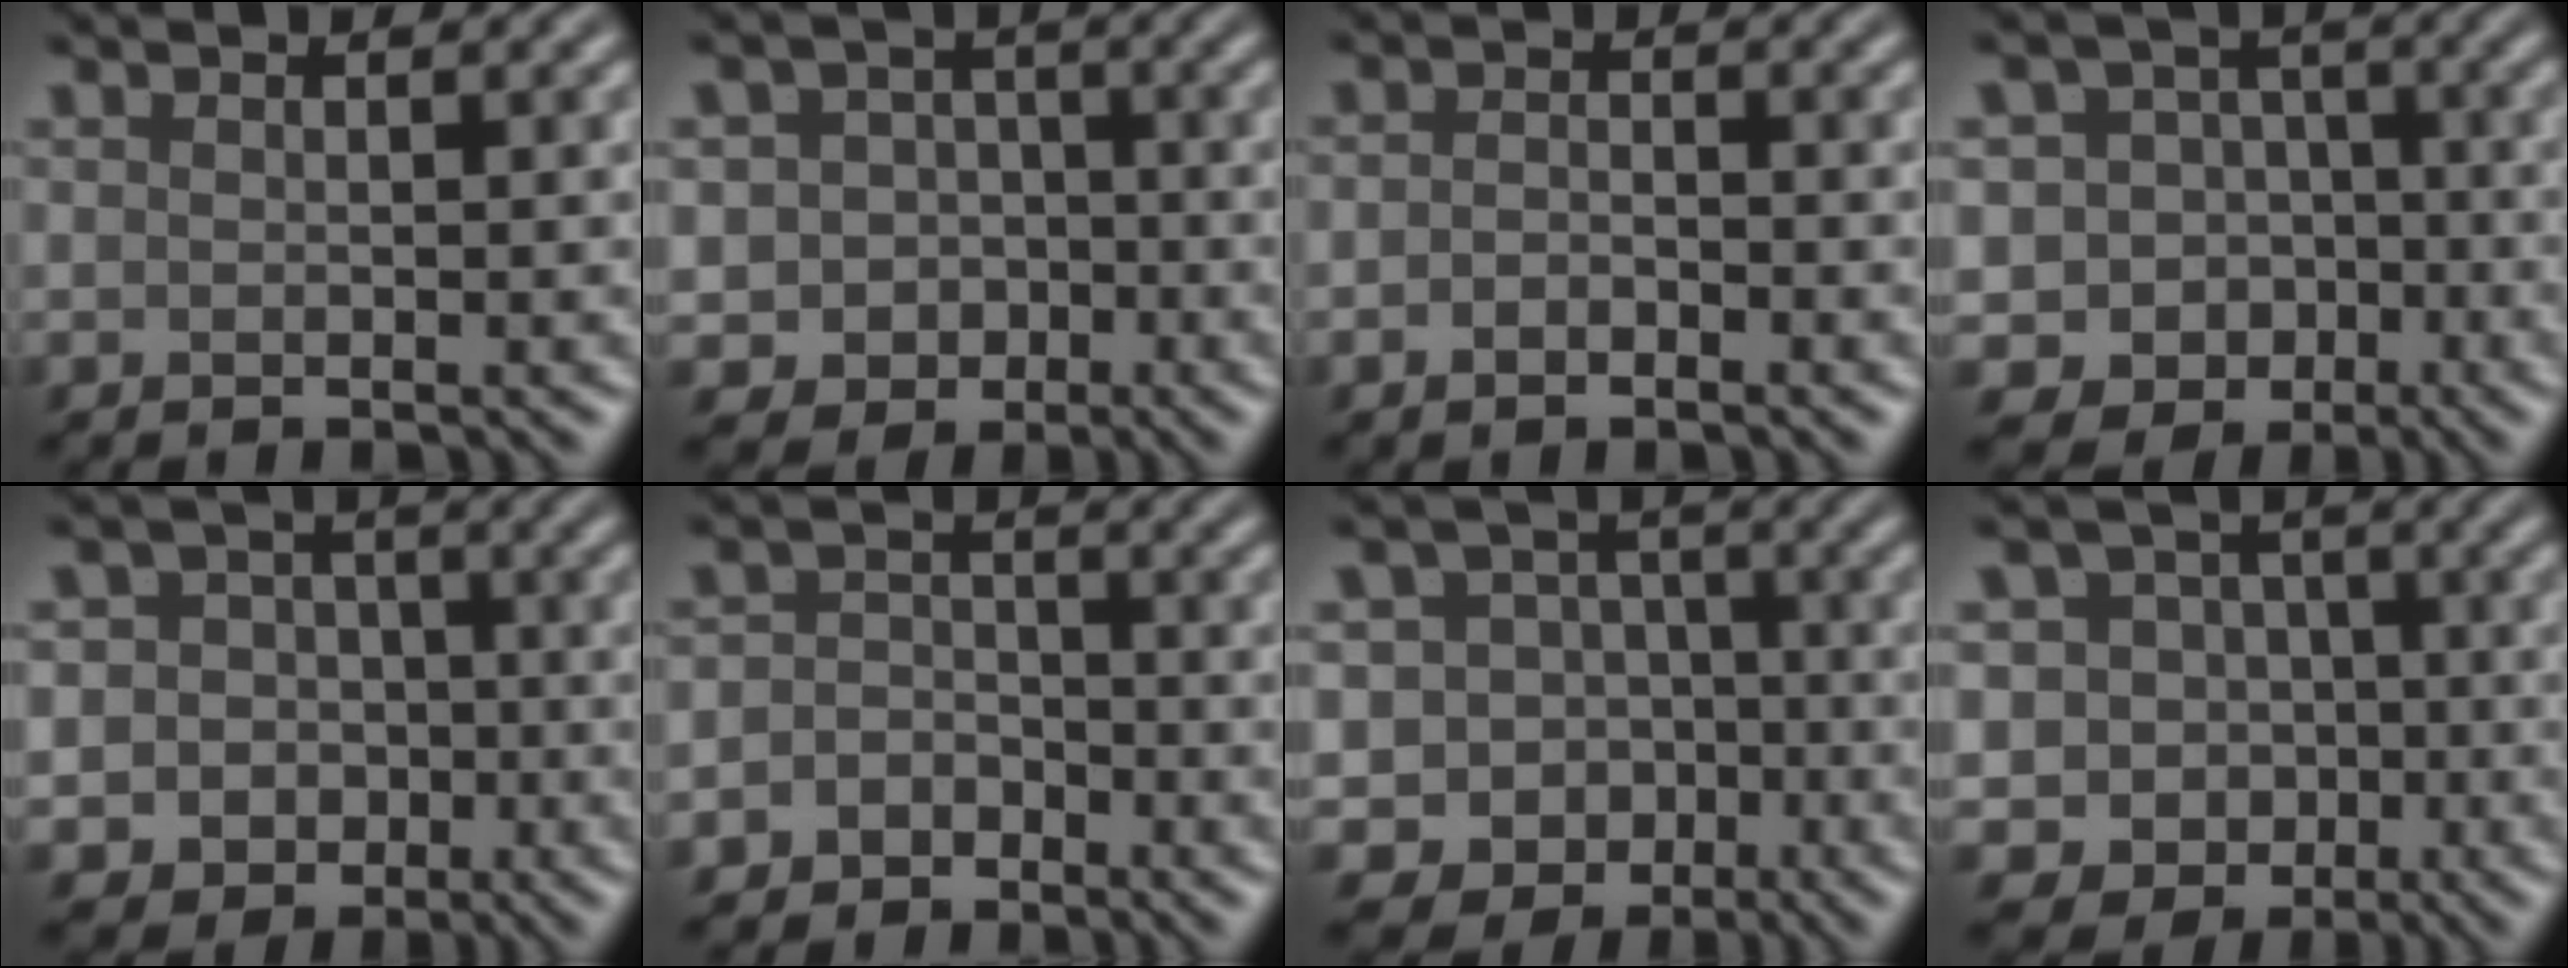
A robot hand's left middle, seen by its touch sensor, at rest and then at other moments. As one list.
[{"total": 4.2, "force": [-1.0, 4.0, 1.0], "torque": [0.005, 0.006, -0.036]}, {"total": 1.6, "force": [-0.7, 0.9, 1.1], "torque": [-0.021, 0.000, -0.016]}, {"total": 7.5, "force": [-3.1, 6.6, 1.8], "torque": [-0.008, -0.001, -0.070]}, {"total": 6.3, "force": [-1.3, 6.0, 1.5], "torque": [-0.016, 0.015, -0.050]}, {"total": 3.8, "force": [-2.2, 3.1, 0.5], "torque": [0.033, 0.002, -0.052]}, {"total": 11.3, "force": [-5.5, 9.6, 2.4], "torque": [-0.028, -0.008, -0.101]}, {"total": 7.2, "force": [-1.9, 6.7, 1.9], "torque": [-0.006, 0.021, -0.063]}]